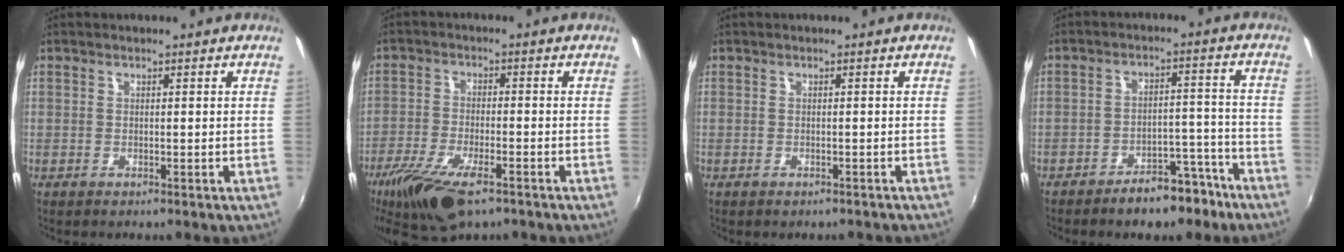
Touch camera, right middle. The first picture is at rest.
{"total": 12.6, "force": [-8.2, 4.4, 8.5], "torque": [-0.192, -0.040, -0.153]}
{"total": 1.8, "force": [-1.6, 0.7, 0.6], "torque": [-0.014, -0.006, -0.017]}
{"total": 8.8, "force": [-6.8, 3.9, 3.9], "torque": [-0.063, 0.035, -0.079]}